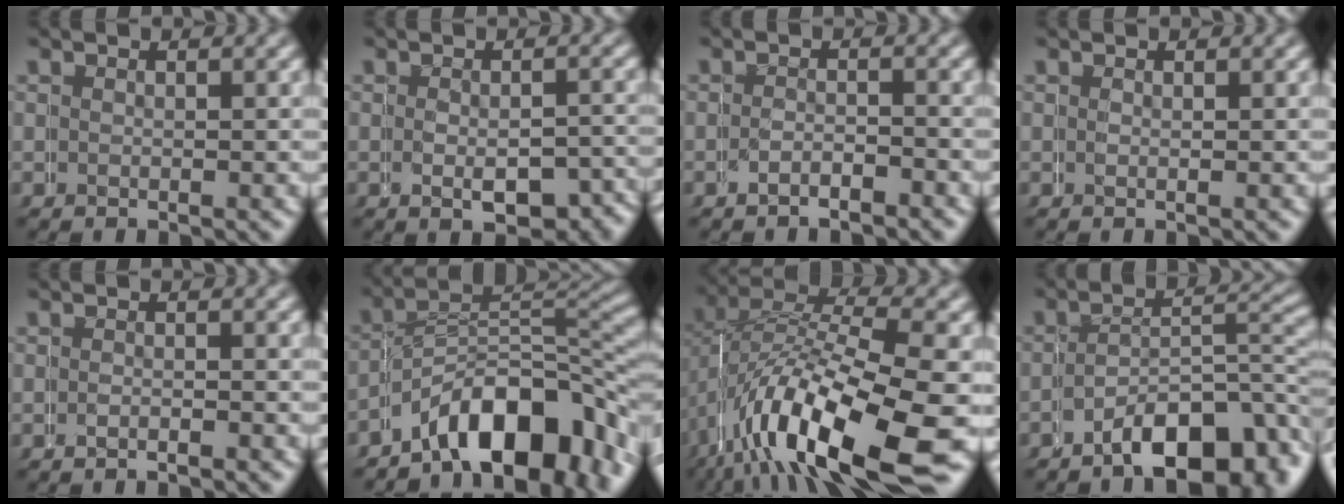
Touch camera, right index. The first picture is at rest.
{"total": 3.9, "force": [-2.3, 1.8, 2.6], "torque": [-0.030, -0.007, -0.033]}
{"total": 1.9, "force": [-1.9, 0.2, -0.1], "torque": [0.005, 0.002, -0.035]}
{"total": 0.6, "force": [0.2, -0.4, -0.4], "torque": [0.007, 0.000, 0.004]}
{"total": 0.6, "force": [-0.5, -0.3, -0.1], "torque": [0.009, 0.006, -0.012]}
{"total": 10.1, "force": [-5.5, 5.4, 6.6], "torque": [-0.096, -0.030, -0.078]}
{"total": 13.5, "force": [-2.2, 7.6, 10.9], "torque": [-0.200, -0.021, -0.025]}
{"total": 8.2, "force": [-4.5, 4.1, 5.4], "torque": [-0.064, -0.028, -0.062]}